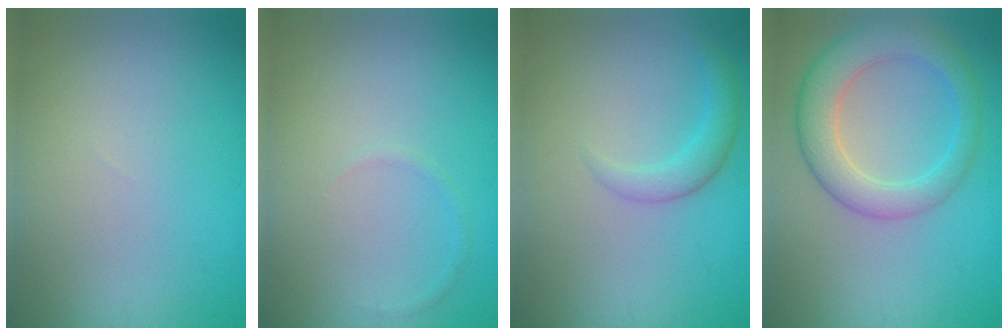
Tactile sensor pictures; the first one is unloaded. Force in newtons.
{"total": 0.5, "press": 0.5, "slide": 0.0}
{"total": 2.2, "press": 2.2, "slide": 0.0}
{"total": 5.8, "press": 5.8, "slide": 0.2}